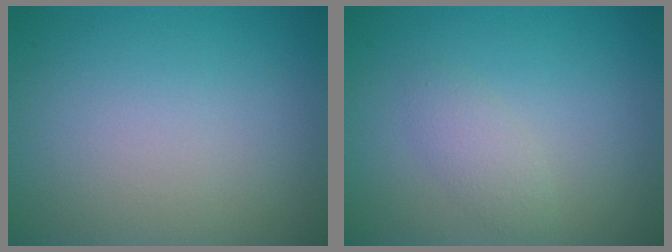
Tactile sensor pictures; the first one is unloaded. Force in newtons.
{"total": 1.6, "press": 1.6, "slide": 0.1}